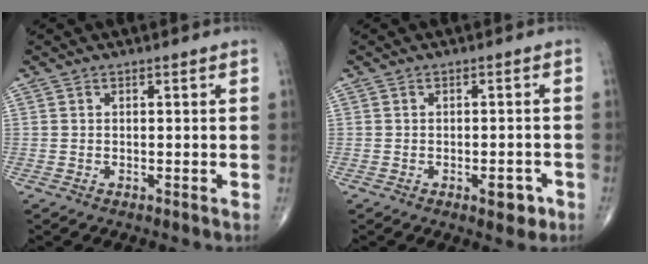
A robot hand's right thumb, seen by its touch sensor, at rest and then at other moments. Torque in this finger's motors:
{"motor_torque": [0.81, 0.59, -0.16, -0.36, 0.11]}